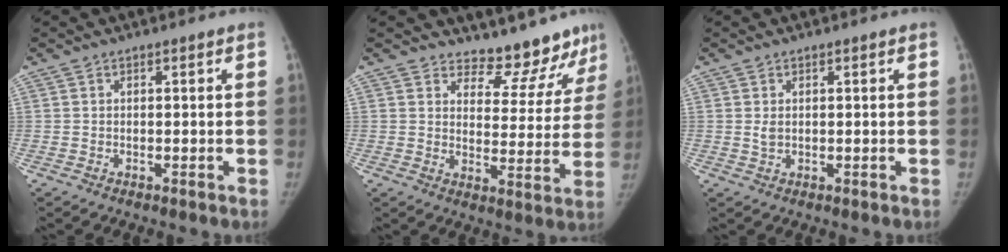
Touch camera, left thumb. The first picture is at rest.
{"total": 11.4, "force": [10.5, 4.1, 1.6], "torque": [0.027, -0.092, 0.128]}
{"total": 1.4, "force": [0.4, 0.8, 1.1], "torque": [-0.019, -0.004, 0.012]}